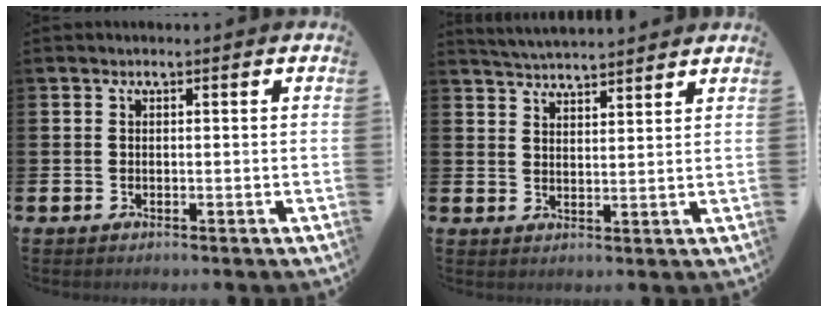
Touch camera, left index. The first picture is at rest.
{"total": 4.2, "force": [4.2, -0.1, 0.0], "torque": [-0.014, -0.022, 0.077]}